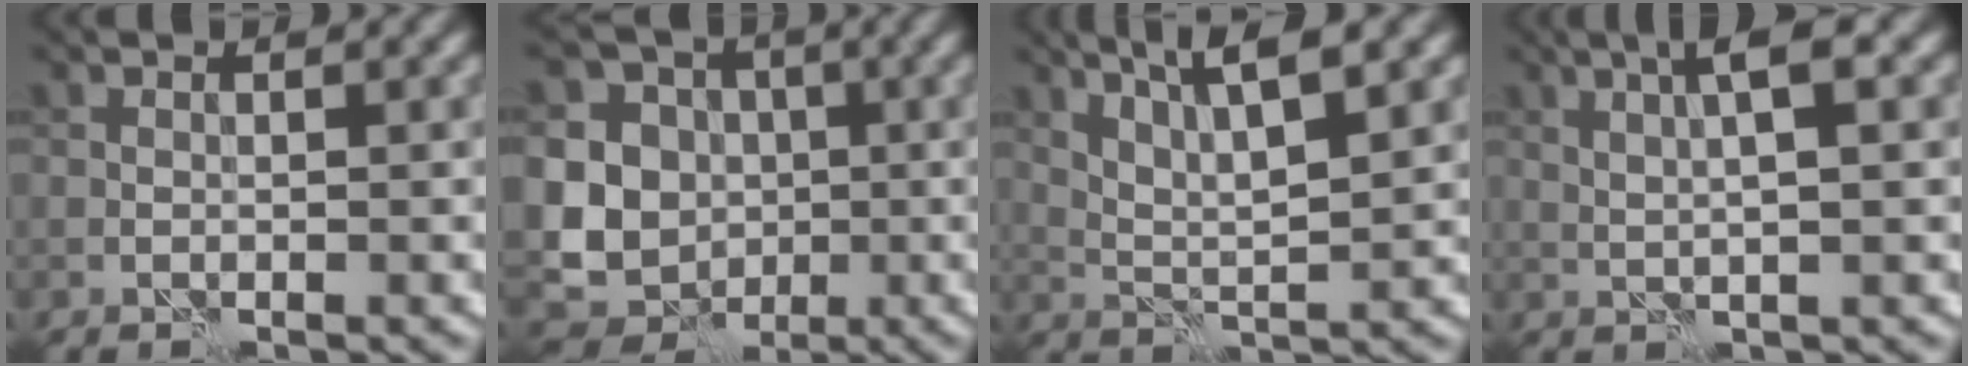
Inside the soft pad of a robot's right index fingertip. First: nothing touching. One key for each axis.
{"total": 11.3, "fx": -0.2, "fy": 10.2, "fz": 5.0, "tx": -0.098, "ty": 0.007, "tz": -0.031}
{"total": 5.9, "fx": 3.6, "fy": 1.0, "fz": 4.6, "tx": -0.087, "ty": 0.002, "tz": 0.068}
{"total": 4.2, "fx": 1.6, "fy": 0.6, "fz": 3.8, "tx": -0.069, "ty": 0.007, "tz": 0.027}